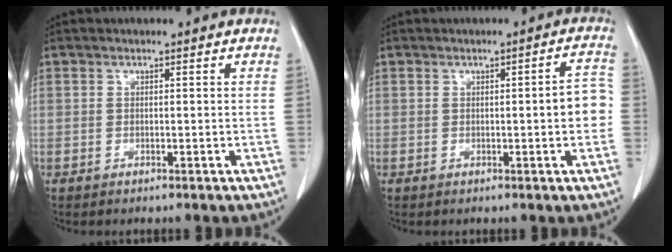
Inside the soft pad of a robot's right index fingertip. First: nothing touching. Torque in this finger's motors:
{"motor_torque": [0.57, -0.24, 0.32, 0.06]}